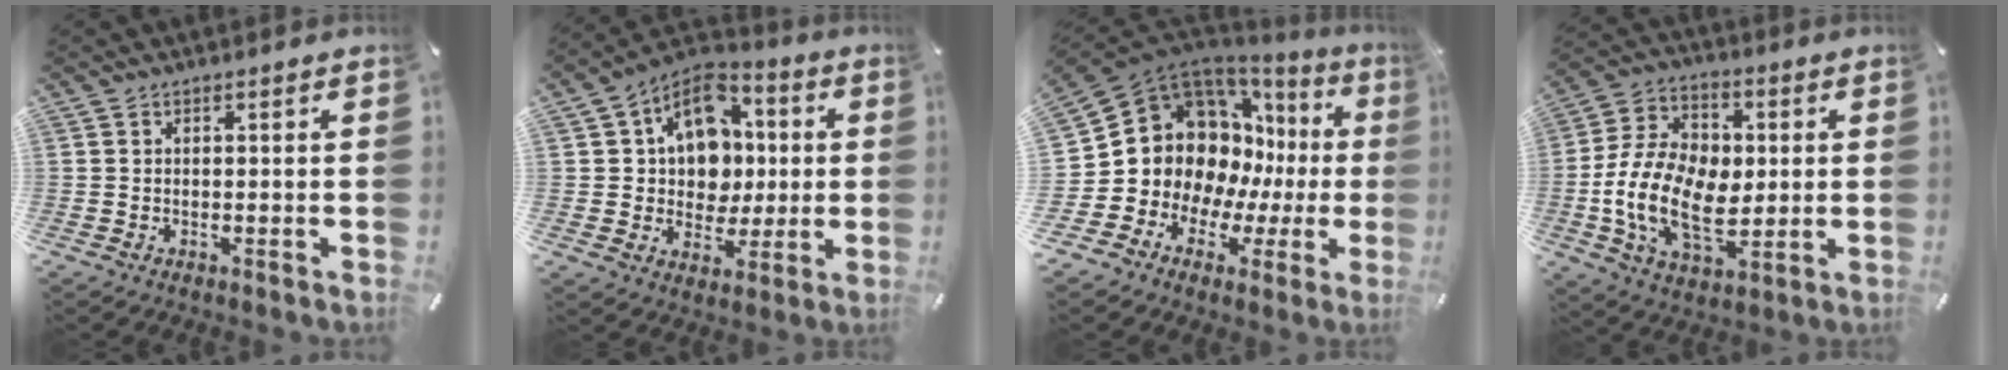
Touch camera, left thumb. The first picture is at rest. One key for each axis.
{"total": 13.7, "fx": 2.9, "fy": 11.7, "fz": 6.4, "tx": -0.106, "ty": -0.014, "tz": 0.059}
{"total": 14.7, "fx": 3.0, "fy": 12.9, "fz": 6.5, "tx": -0.115, "ty": -0.056, "tz": 0.072}
{"total": 17.2, "fx": -2.2, "fy": 11.7, "fz": 12.4, "tx": -0.277, "ty": 0.014, "tz": -0.039}